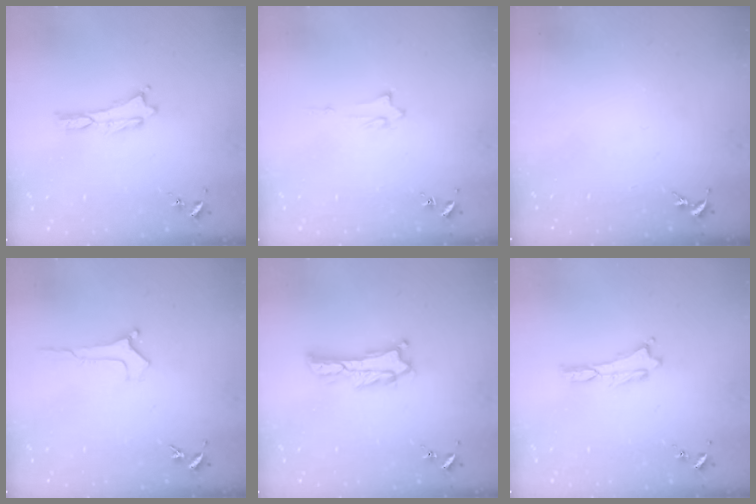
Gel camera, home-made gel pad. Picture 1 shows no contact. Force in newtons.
{"total": 1.3, "press": 1.3, "slide": 0.2}
{"total": 0.0}
{"total": 0.0}
{"total": 3.0, "press": 2.9, "slide": 0.4}
{"total": 0.0}